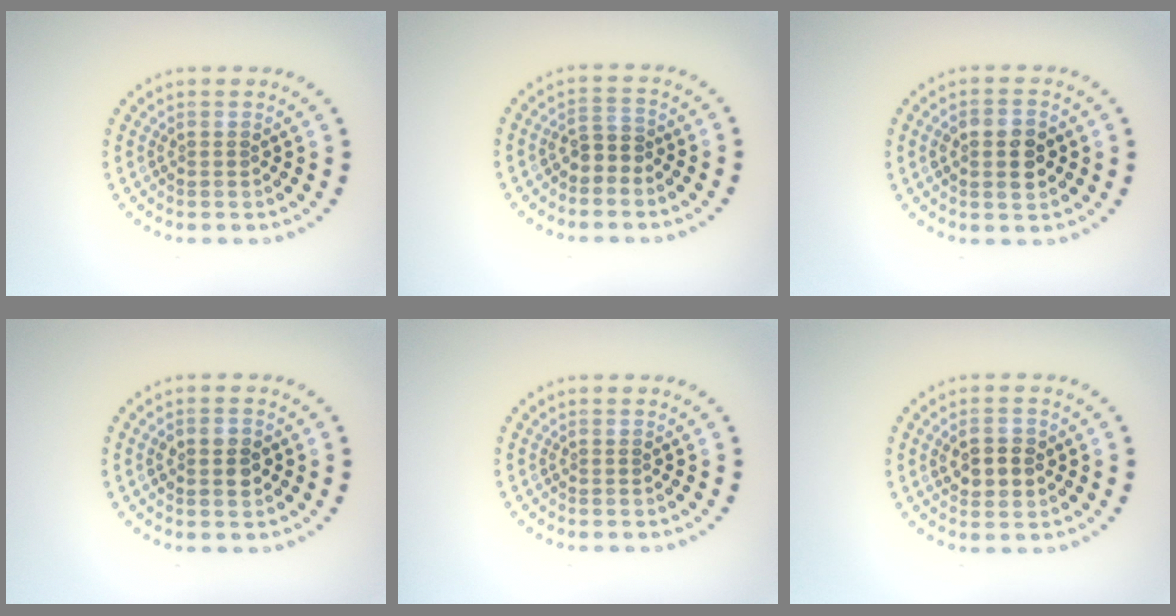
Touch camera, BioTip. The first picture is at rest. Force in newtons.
{"total": 1.9, "press": 1.6, "slide": 0.9}
{"total": 3.1, "press": 3.1, "slide": 0.3}
{"total": 2.8, "press": 2.8, "slide": 0.1}
{"total": 0.0}
{"total": 3.0, "press": 3.0, "slide": 0.3}